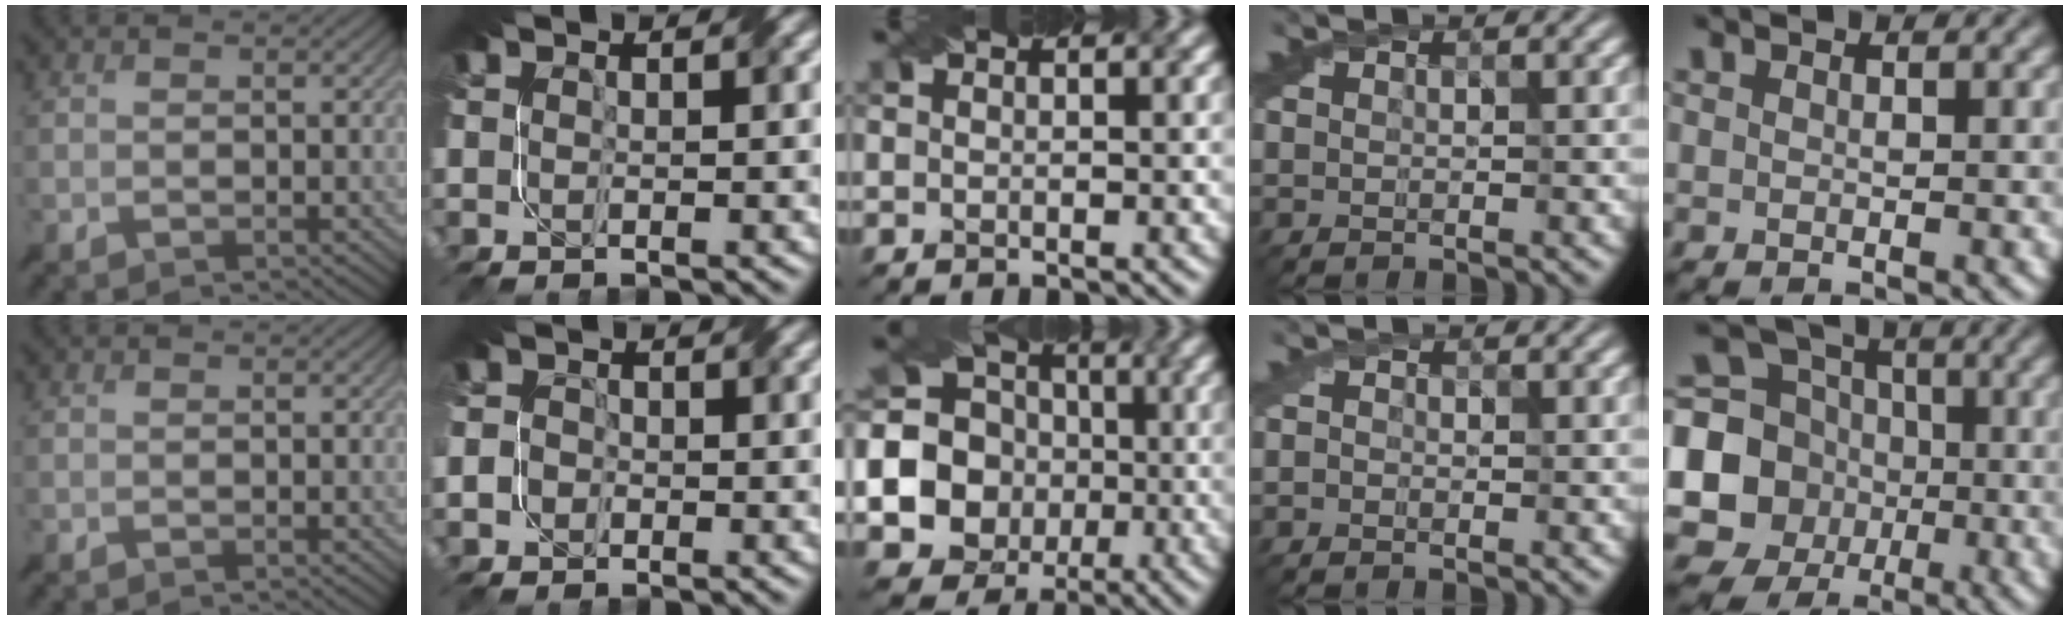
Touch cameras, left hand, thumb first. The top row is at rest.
{"index": {"total": 2.1, "force": [-0.6, 1.8, 0.9], "torque": [0.000, 0.010, -0.033]}, "middle": {"total": 16.9, "force": [-2.0, 16.1, 5.0], "torque": [-0.120, 0.005, -0.068]}, "ring": {"total": 0.6, "force": [-0.5, 0.3, 0.0], "torque": [0.009, -0.004, -0.018]}, "little": {"total": 10.0, "force": [-1.9, 9.2, 3.6], "torque": [-0.078, -0.016, -0.053]}}